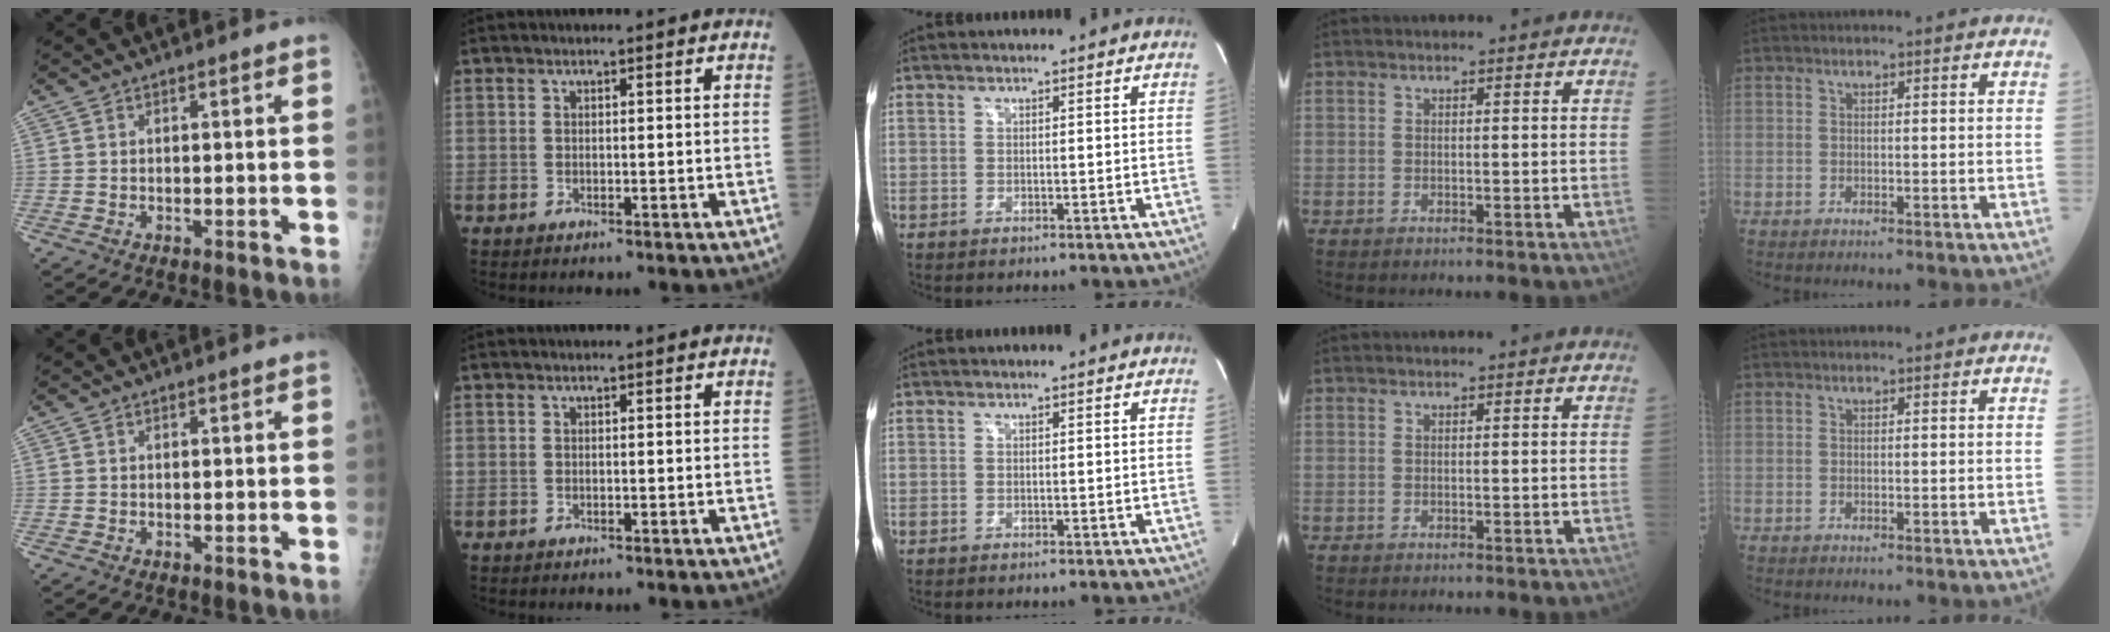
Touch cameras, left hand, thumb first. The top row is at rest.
{}